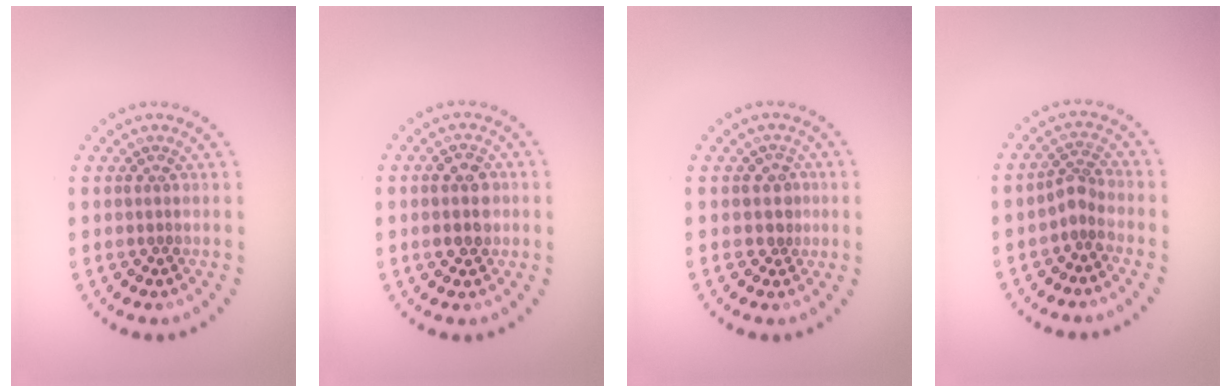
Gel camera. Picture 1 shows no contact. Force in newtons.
{"total": 2.9, "press": 2.9, "slide": 0.1}
{"total": 1.8, "press": 1.4, "slide": 1.2}
{"total": 2.0, "press": 1.5, "slide": 1.3}